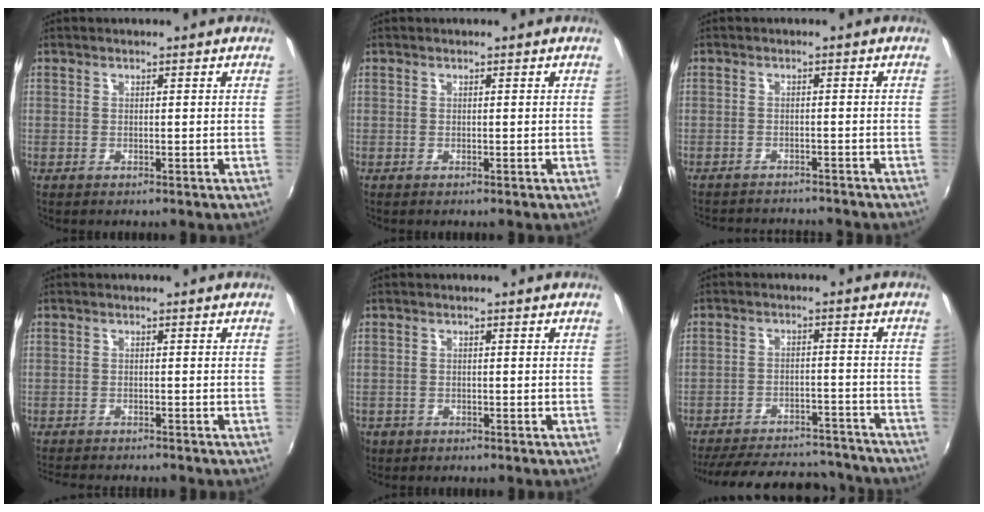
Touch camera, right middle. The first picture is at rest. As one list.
[{"total": 0.0}, {"total": 8.3, "force": [-7.7, 1.5, 2.5], "torque": [-0.064, -0.010, -0.111]}, {"total": 5.8, "force": [-5.5, 0.7, 1.9], "torque": [-0.052, -0.017, -0.089]}, {"total": 2.8, "force": [-1.5, 2.2, 0.8], "torque": [-0.024, -0.005, -0.024]}, {"total": 25.0, "force": [-21.9, 7.7, 9.2], "torque": [-0.190, 0.021, -0.274]}]